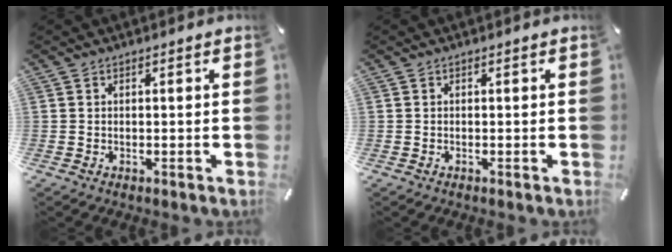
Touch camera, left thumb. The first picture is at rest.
{"total": 0.0}